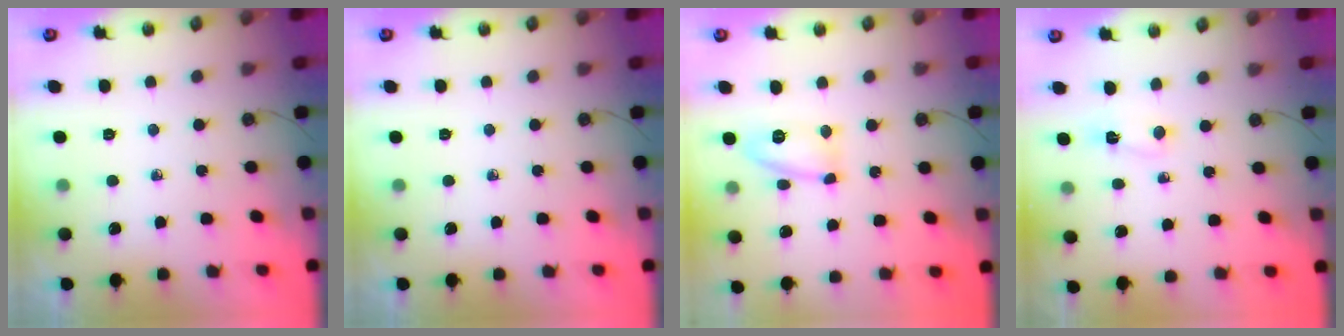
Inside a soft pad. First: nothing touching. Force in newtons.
{"total": 0.0}
{"total": 11.2, "press": 11.1, "slide": 0.9}
{"total": 2.4, "press": 2.3, "slide": 0.7}